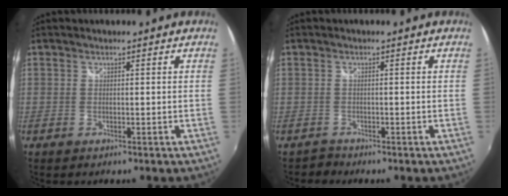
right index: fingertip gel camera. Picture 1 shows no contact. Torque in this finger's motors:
{"motor_torque": [-1.58, 0.34, -1.05, -0.21]}